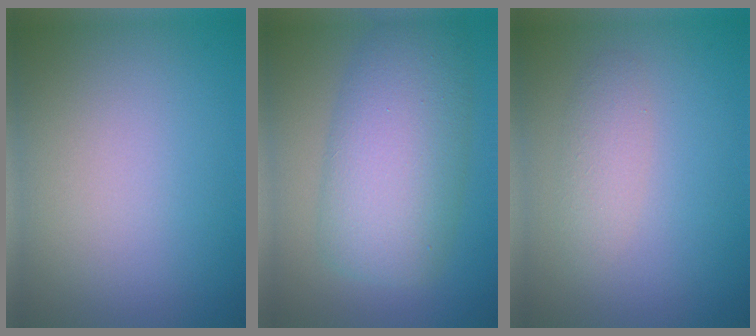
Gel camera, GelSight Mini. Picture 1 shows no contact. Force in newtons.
{"total": 8.4, "press": 8.4, "slide": 0.2}
{"total": 1.7, "press": 1.7, "slide": 0.1}